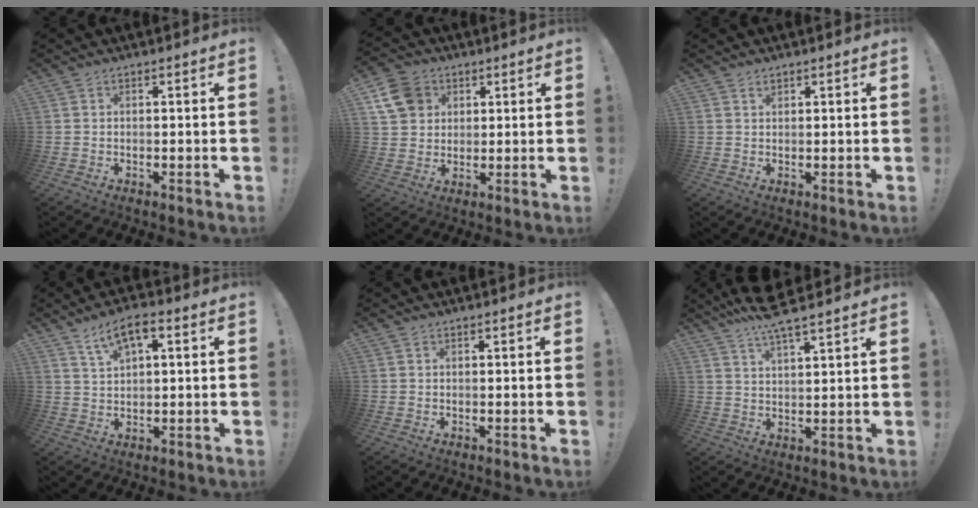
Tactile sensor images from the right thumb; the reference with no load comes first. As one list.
[{"total": 10.6, "force": [4.2, 8.9, 4.0], "torque": [-0.067, -0.016, 0.086]}, {"total": 1.1, "force": [0.9, 0.5, 0.4], "torque": [0.005, -0.006, 0.015]}, {"total": 7.2, "force": [3.3, 3.4, 5.4], "torque": [-0.081, -0.008, 0.058]}, {"total": 0.0}, {"total": 8.5, "force": [7.2, 0.9, 4.6], "torque": [-0.088, -0.039, 0.128]}]